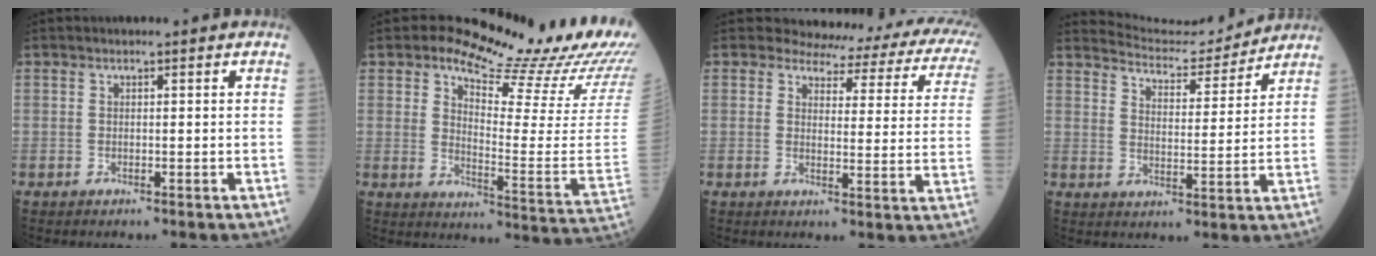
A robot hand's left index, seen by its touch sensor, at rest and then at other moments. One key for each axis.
{"total": 19.7, "fx": 17.5, "fy": 3.4, "fz": 8.6, "tx": -0.128, "ty": -0.090, "tz": 0.205}
{"total": 15.9, "fx": 14.2, "fy": 4.8, "fz": 5.4, "tx": -0.044, "ty": -0.047, "tz": 0.128}
{"total": 9.6, "fx": 9.6, "fy": 0.1, "fz": 0.4, "tx": -0.017, "ty": 0.001, "tz": 0.145}